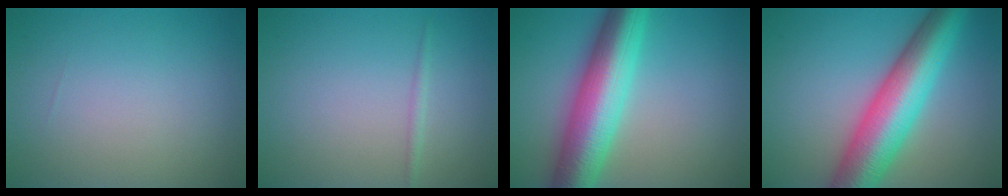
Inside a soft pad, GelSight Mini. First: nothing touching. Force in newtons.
{"total": 0.8, "press": 0.8, "slide": 0.0}
{"total": 10.0, "press": 10.0, "slide": 0.2}
{"total": 10.2, "press": 10.2, "slide": 0.3}